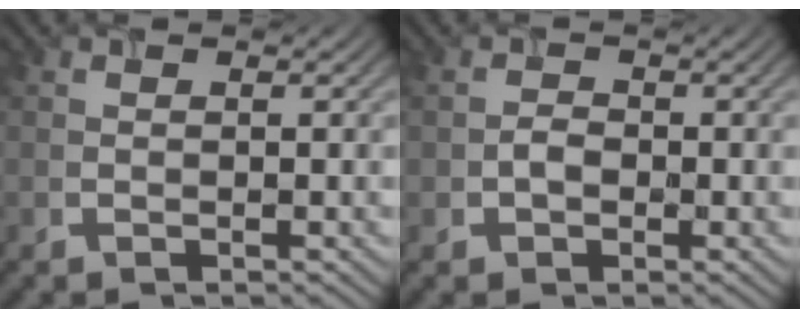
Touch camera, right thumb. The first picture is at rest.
{"total": 1.7, "force": [-0.7, 1.4, 0.6], "torque": [-0.009, 0.004, -0.014]}